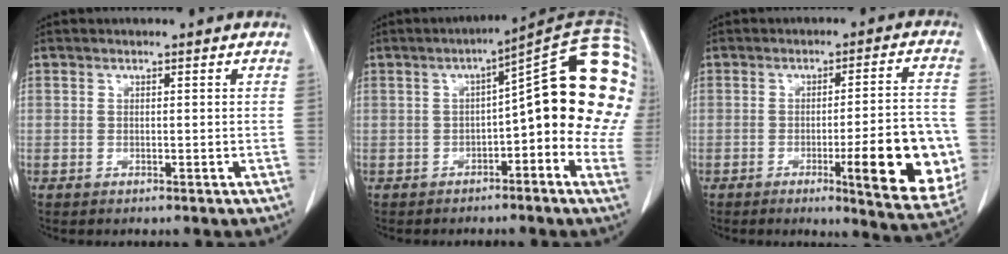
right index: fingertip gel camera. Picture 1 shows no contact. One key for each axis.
{"total": 18.4, "fx": 1.5, "fy": 3.5, "fz": 18.0, "tx": -0.209, "ty": 0.048, "tz": 0.016}
{"total": 14.5, "fx": -3.8, "fy": 1.8, "fz": 13.8, "tx": -0.161, "ty": -0.005, "tz": -0.045}